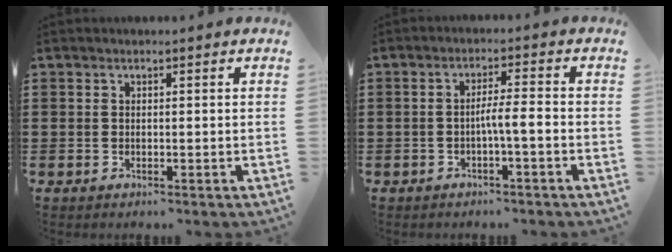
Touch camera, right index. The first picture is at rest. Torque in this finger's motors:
{"motor_torque": [0.44, -0.16, 0.11, 0.10]}